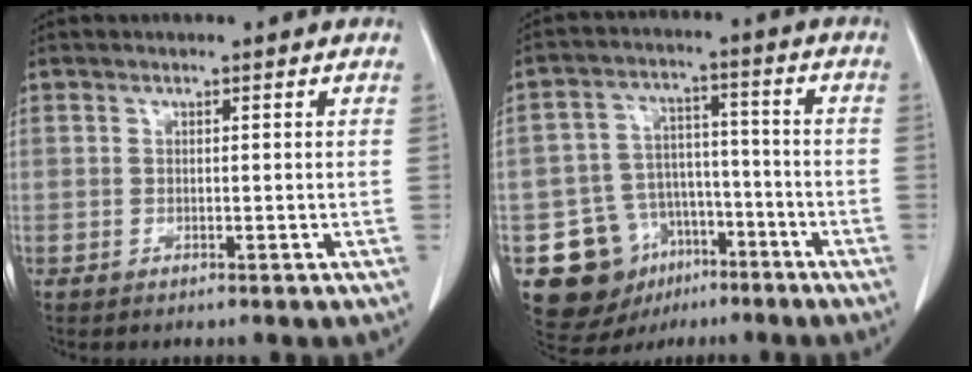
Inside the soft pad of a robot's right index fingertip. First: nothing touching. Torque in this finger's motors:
{"motor_torque": [-0.06, -0.14, -0.33, -0.21]}